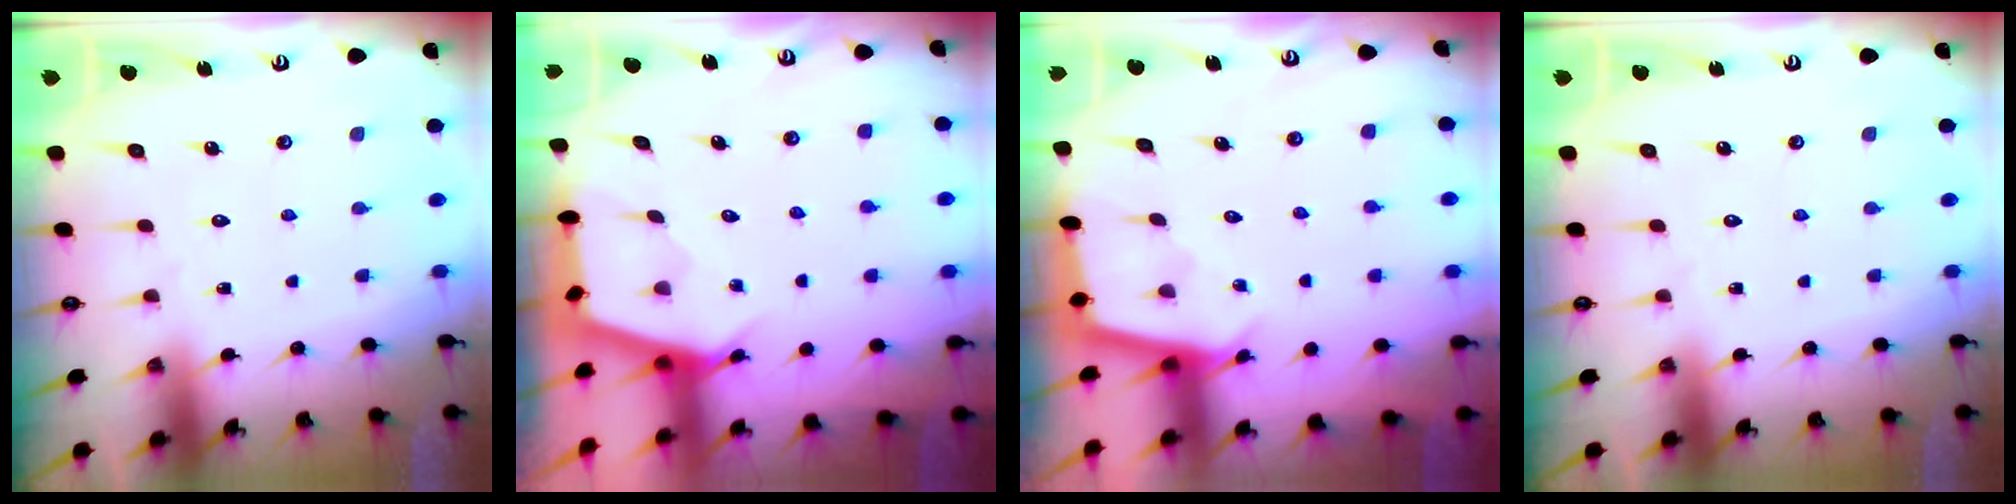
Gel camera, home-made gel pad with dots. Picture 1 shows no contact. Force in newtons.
{"total": 2.6, "press": 2.6, "slide": 0.4}
{"total": 2.8, "press": 2.8, "slide": 0.3}
{"total": 0.0}